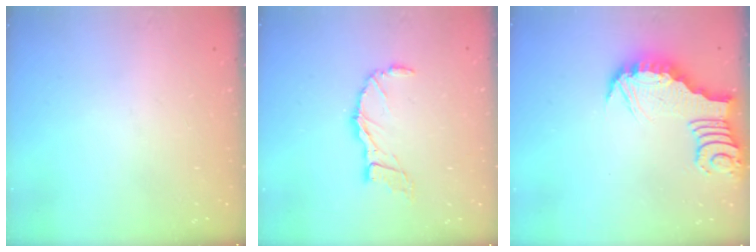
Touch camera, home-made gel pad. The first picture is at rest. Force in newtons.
{"total": 9.5, "press": 9.4, "slide": 1.4}
{"total": 3.3, "press": 3.3, "slide": 0.1}